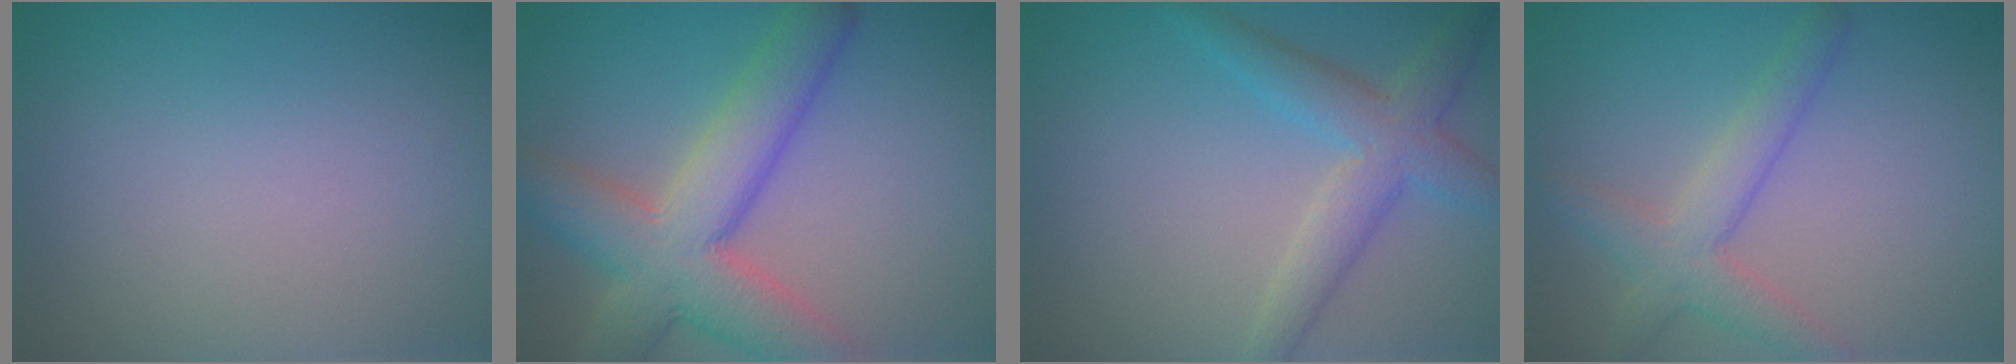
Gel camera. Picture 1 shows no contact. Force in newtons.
{"total": 8.5, "press": 8.5, "slide": 0.5}
{"total": 3.8, "press": 3.8, "slide": 0.2}
{"total": 3.6, "press": 3.6, "slide": 0.1}